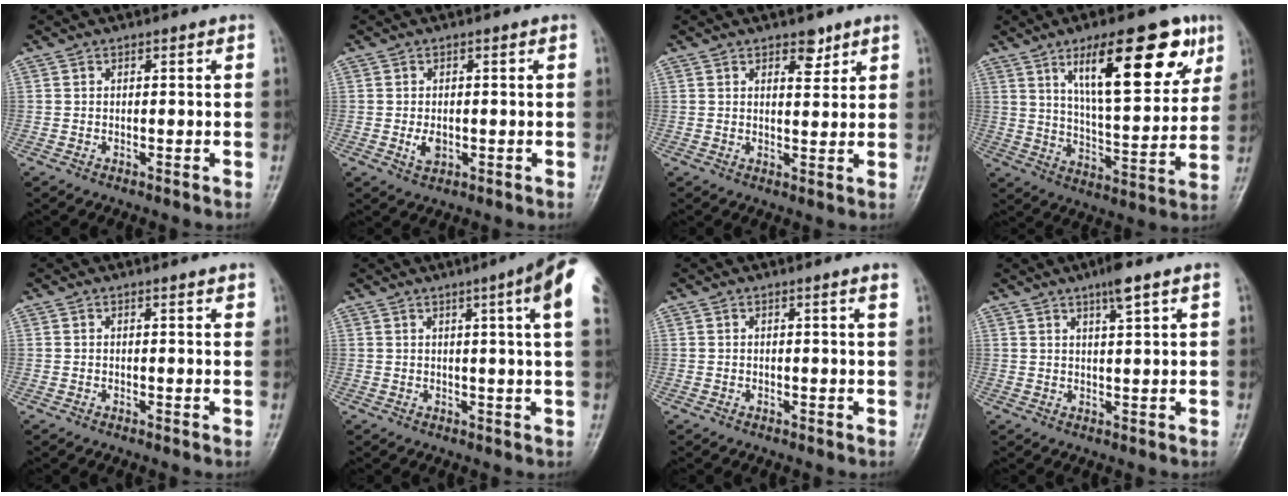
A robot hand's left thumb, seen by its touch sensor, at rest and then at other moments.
{"total": 3.0, "force": [-0.5, 2.0, 2.1], "torque": [-0.032, -0.002, -0.006]}
{"total": 3.8, "force": [2.6, 1.9, 2.1], "torque": [-0.010, -0.016, 0.037]}
{"total": 21.0, "force": [10.4, 7.4, 16.7], "torque": [-0.207, -0.036, 0.166]}
{"total": 1.7, "force": [1.5, 0.6, 0.8], "torque": [-0.002, -0.003, 0.015]}
{"total": 9.8, "force": [4.1, -0.1, 8.8], "torque": [-0.111, -0.007, 0.038]}
{"total": 1.3, "force": [0.9, -0.3, 0.9], "torque": [-0.016, -0.005, 0.011]}
{"total": 4.8, "force": [3.1, 0.7, 3.6], "torque": [-0.057, -0.012, 0.049]}